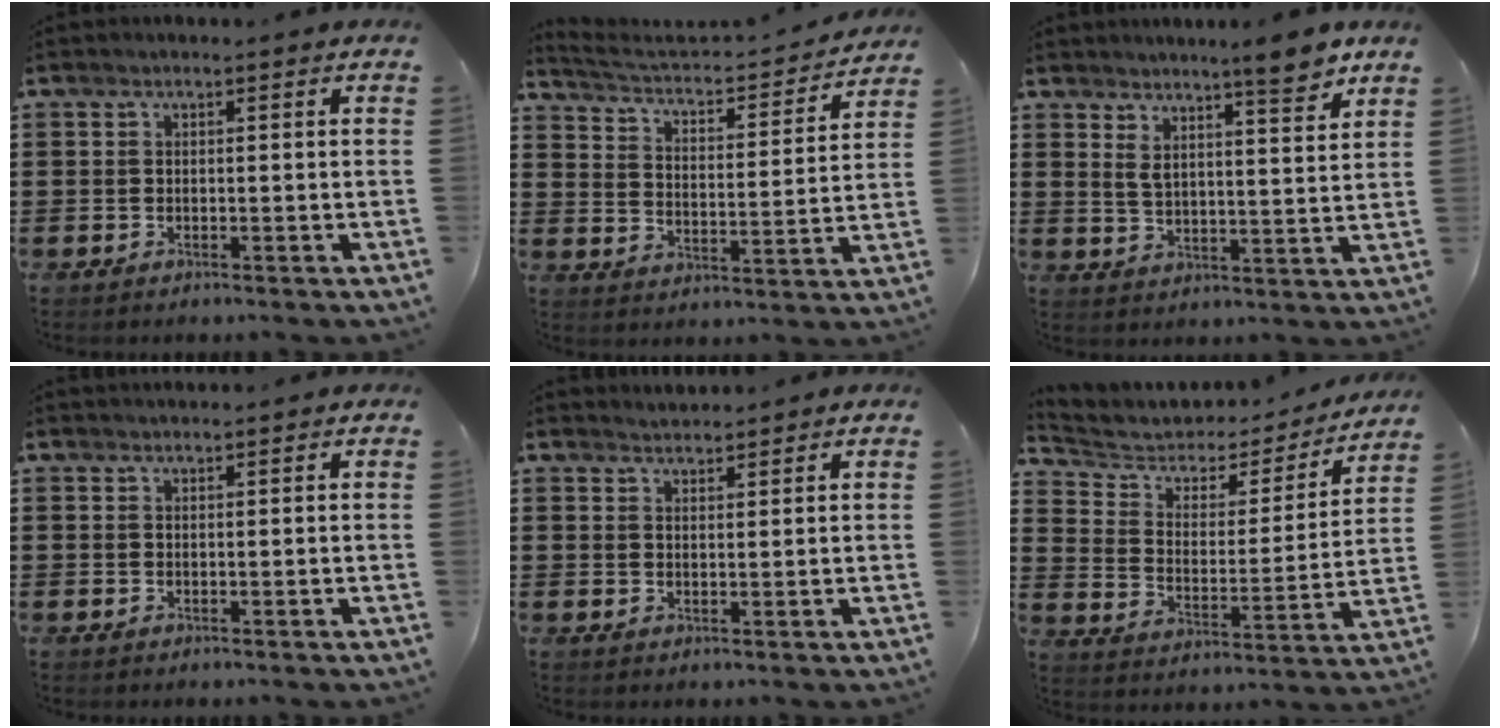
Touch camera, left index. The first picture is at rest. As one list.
[{"total": 2.5, "force": [2.3, 0.3, 0.9], "torque": [-0.038, -0.030, 0.028]}, {"total": 6.9, "force": [5.7, 0.6, 3.7], "torque": [-0.063, -0.028, 0.096]}, {"total": 0.7, "force": [0.7, -0.1, 0.0], "torque": [-0.002, -0.001, 0.014]}, {"total": 1.7, "force": [1.7, -0.1, -0.1], "torque": [-0.001, 0.001, 0.034]}, {"total": 4.3, "force": [3.4, 2.4, 0.9], "torque": [-0.046, -0.022, 0.052]}]